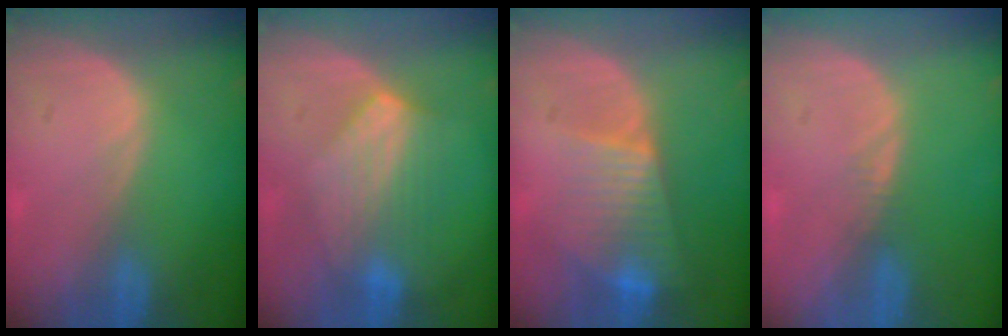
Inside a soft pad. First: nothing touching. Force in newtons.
{"total": 7.0, "press": 6.5, "slide": 2.4}
{"total": 7.9, "press": 6.8, "slide": 4.0}
{"total": 0.8, "press": 0.8, "slide": 0.1}